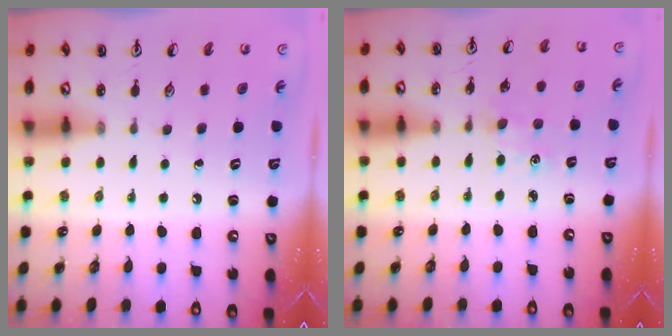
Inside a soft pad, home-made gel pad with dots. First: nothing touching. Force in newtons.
{"total": 1.2, "press": 1.2, "slide": 0.2}